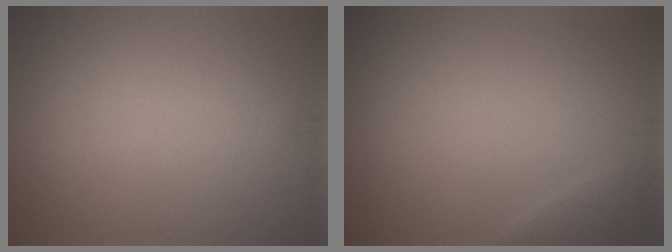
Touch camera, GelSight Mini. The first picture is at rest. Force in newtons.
{"total": 1.1, "press": 1.1, "slide": 0.1}